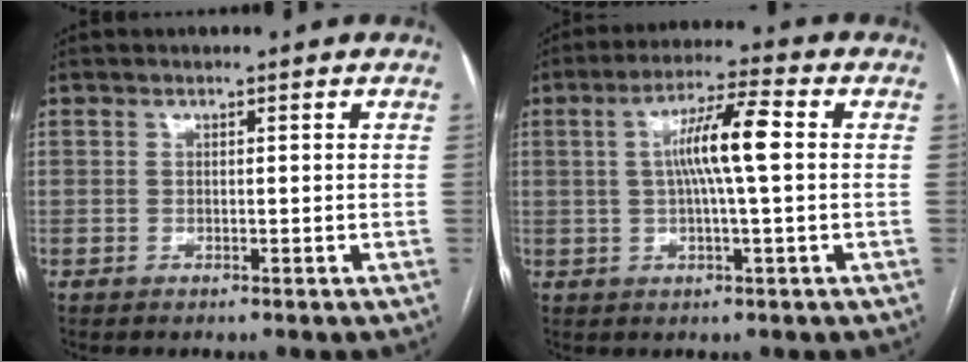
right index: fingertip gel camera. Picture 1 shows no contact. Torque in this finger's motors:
{"motor_torque": [1.23, 0.25, 0.43, 0.16]}